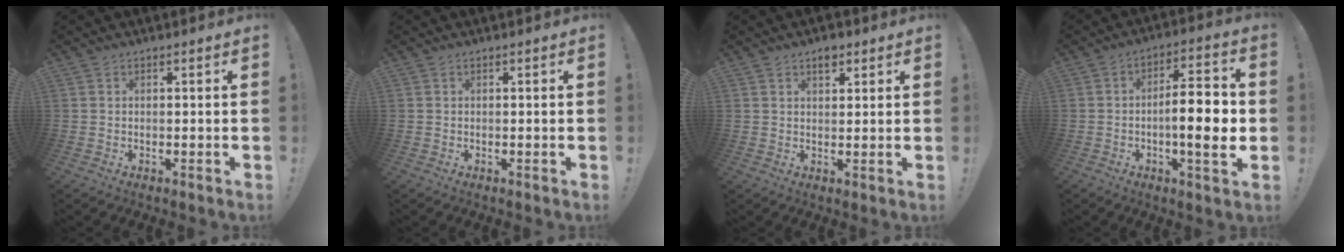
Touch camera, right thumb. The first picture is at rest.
{"total": 0.0}
{"total": 3.4, "force": [2.0, 2.0, 1.9], "torque": [-0.018, -0.008, 0.033]}
{"total": 13.3, "force": [-2.1, 3.5, 12.7], "torque": [-0.186, 0.009, -0.041]}